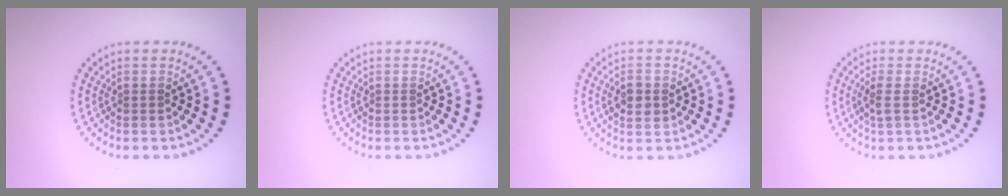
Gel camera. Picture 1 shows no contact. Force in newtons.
{"total": 0.0}
{"total": 2.1, "press": 2.1, "slide": 0.1}
{"total": 1.3, "press": 1.1, "slide": 0.7}